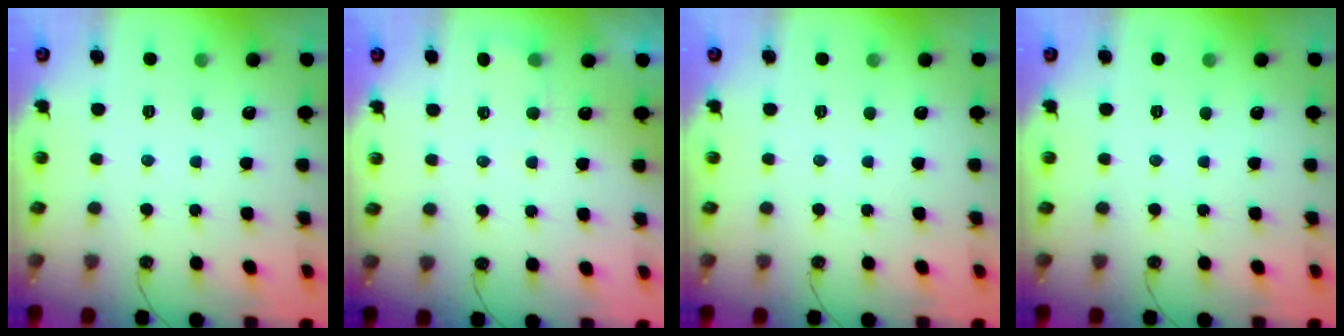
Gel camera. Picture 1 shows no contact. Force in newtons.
{"total": 3.9, "press": 3.6, "slide": 1.4}
{"total": 0.0}
{"total": 0.0}